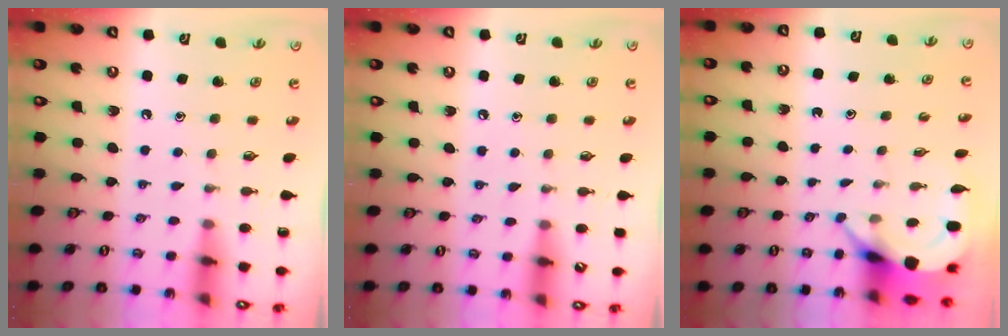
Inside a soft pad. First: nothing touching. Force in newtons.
{"total": 2.8, "press": 2.8, "slide": 0.4}
{"total": 4.0, "press": 4.0, "slide": 0.2}